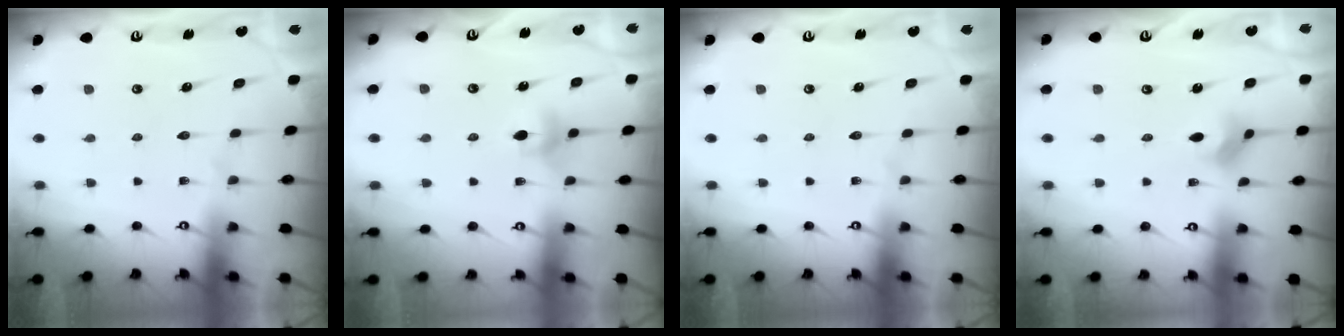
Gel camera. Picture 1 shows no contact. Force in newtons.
{"total": 4.3, "press": 4.2, "slide": 0.7}
{"total": 0.0}
{"total": 2.8, "press": 2.7, "slide": 0.4}